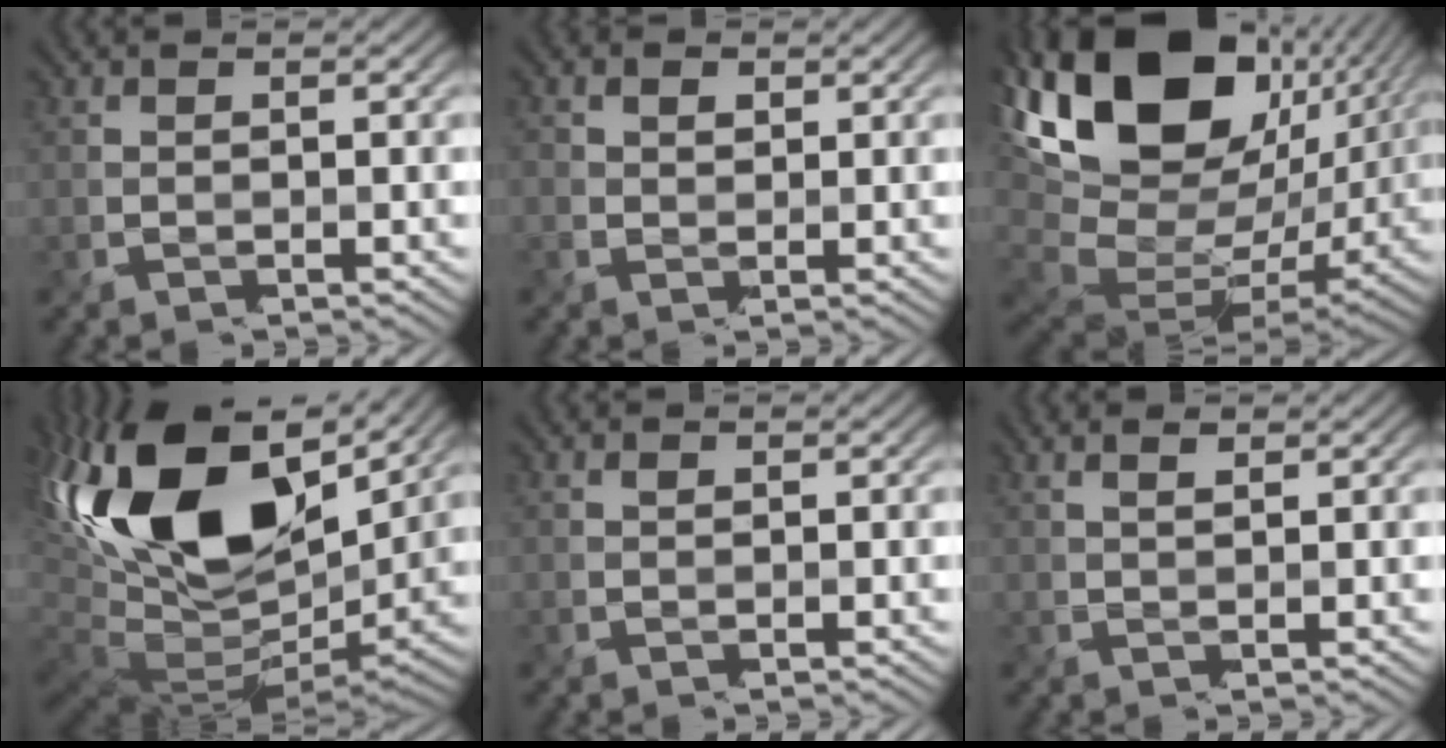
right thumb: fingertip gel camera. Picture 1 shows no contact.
{"total": 1.7, "force": [0.4, 1.4, 0.9], "torque": [-0.033, 0.001, 0.007]}
{"total": 18.8, "force": [6.2, 11.3, 13.7], "torque": [-0.308, -0.003, 0.129]}
{"total": 20.5, "force": [7.0, 10.7, 16.1], "torque": [-0.359, 0.042, 0.121]}
{"total": 0.0}
{"total": 1.9, "force": [1.2, 0.2, 1.5], "torque": [-0.033, 0.006, 0.029]}